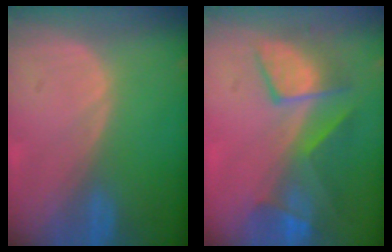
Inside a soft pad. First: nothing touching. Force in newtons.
{"total": 7.9, "press": 7.8, "slide": 1.4}